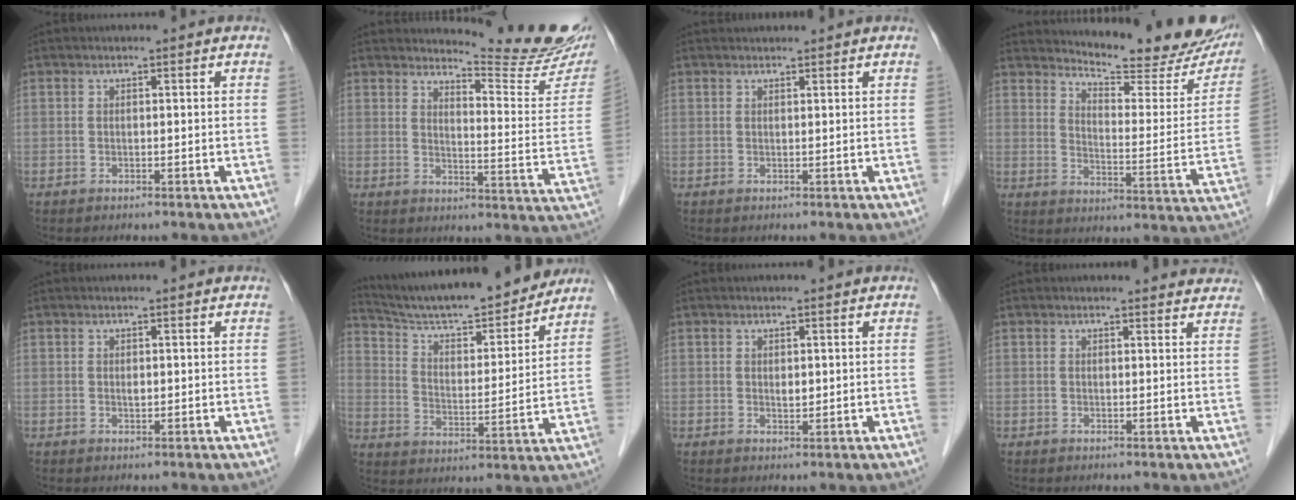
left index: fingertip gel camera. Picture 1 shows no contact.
{"total": 14.3, "force": [13.9, -0.1, 3.5], "torque": [-0.045, -0.103, 0.158]}
{"total": 2.3, "force": [2.2, 0.3, 0.3], "torque": [-0.006, 0.023, 0.033]}
{"total": 20.2, "force": [18.6, 3.9, 7.1], "torque": [-0.086, -0.073, 0.223]}
{"total": 0.6, "force": [0.0, 0.3, 0.5], "torque": [-0.008, -0.004, -0.001]}
{"total": 19.4, "force": [17.8, 2.4, 7.5], "torque": [-0.121, -0.011, 0.267]}
{"total": 0.9, "force": [0.2, 0.6, 0.7], "torque": [-0.011, -0.007, 0.005]}
{"total": 5.1, "force": [4.9, 1.1, 0.4], "torque": [0.009, -0.007, 0.033]}